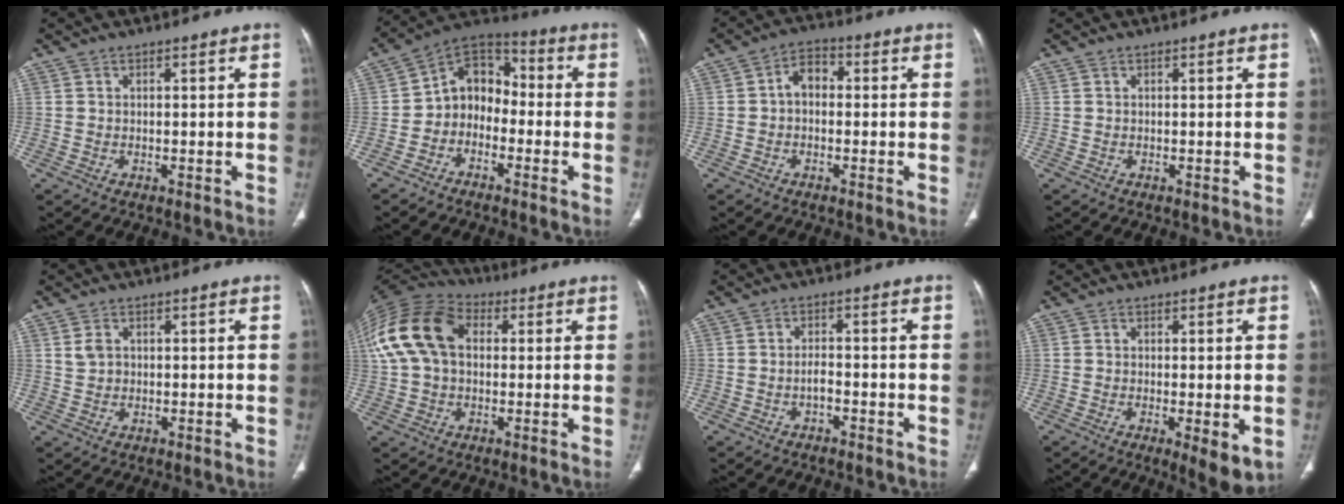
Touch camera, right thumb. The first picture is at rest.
{"total": 9.7, "force": [-2.4, 7.7, 5.4], "torque": [-0.056, 0.053, -0.062]}
{"total": 5.0, "force": [-0.1, 3.5, 3.5], "torque": [-0.043, 0.019, -0.014]}
{"total": 0.0}
{"total": 2.5, "force": [0.7, 1.9, 1.4], "torque": [-0.023, 0.002, 0.019]}
{"total": 16.6, "force": [2.9, 11.3, 11.8], "torque": [-0.242, 0.035, 0.046]}
{"total": 2.0, "force": [-1.2, 1.2, 1.2], "torque": [-0.015, 0.015, -0.020]}
{"total": 5.7, "force": [-1.4, 1.6, 5.2], "torque": [-0.080, -0.019, -0.018]}